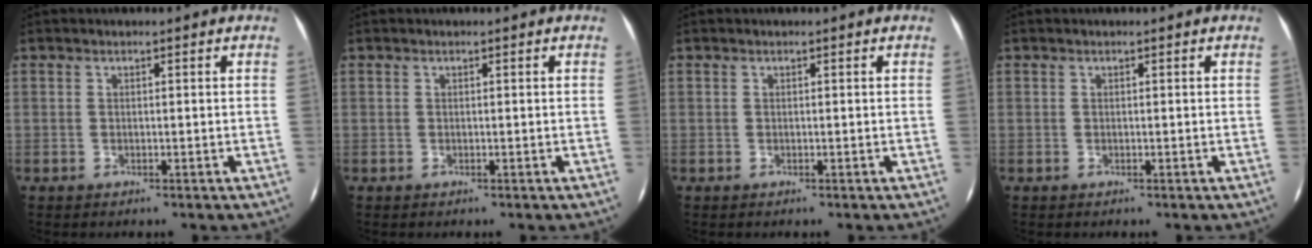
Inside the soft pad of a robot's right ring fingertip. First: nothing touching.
{"total": 0.0}
{"total": 0.0}
{"total": 0.0}